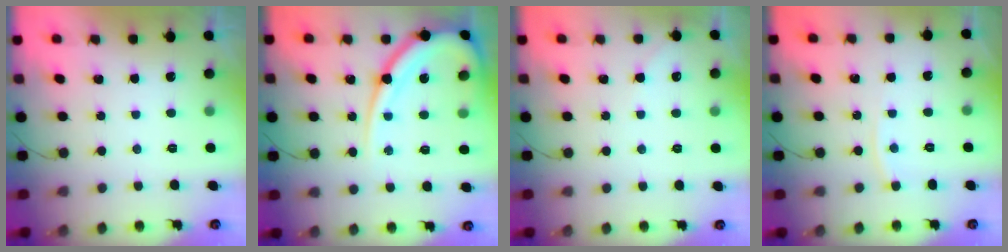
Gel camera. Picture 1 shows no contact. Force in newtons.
{"total": 15.8, "press": 15.7, "slide": 1.6}
{"total": 2.7, "press": 2.7, "slide": 0.4}
{"total": 3.0, "press": 3.0, "slide": 0.4}